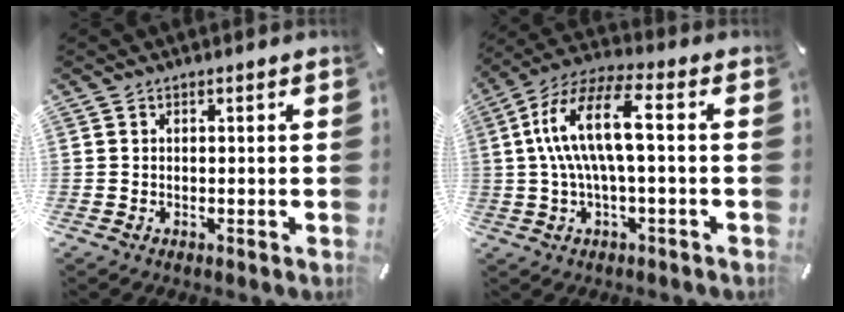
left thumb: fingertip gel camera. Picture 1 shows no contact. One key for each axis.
{"total": 14.4, "fx": 1.2, "fy": 4.9, "fz": 13.5, "tx": -0.279, "ty": 0.000, "tz": 0.013}